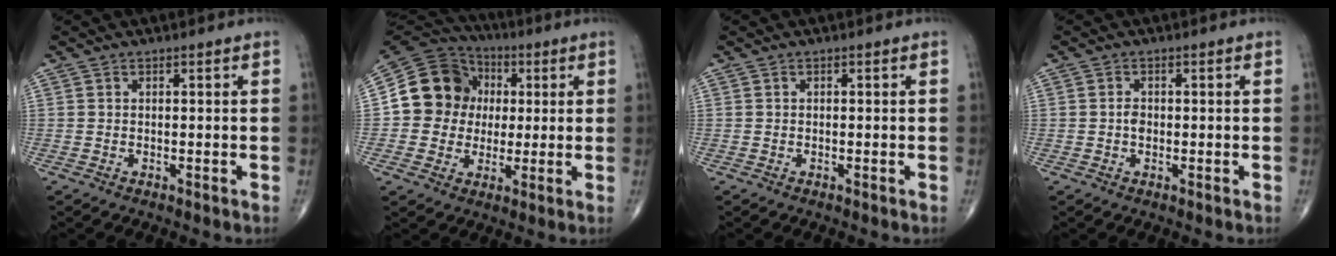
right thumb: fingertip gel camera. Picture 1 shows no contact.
{"total": 14.2, "force": [1.2, 12.9, 5.8], "torque": [-0.076, 0.022, 0.017]}
{"total": 0.0}
{"total": 1.6, "force": [-0.2, 1.2, 1.1], "torque": [-0.016, 0.004, -0.006]}